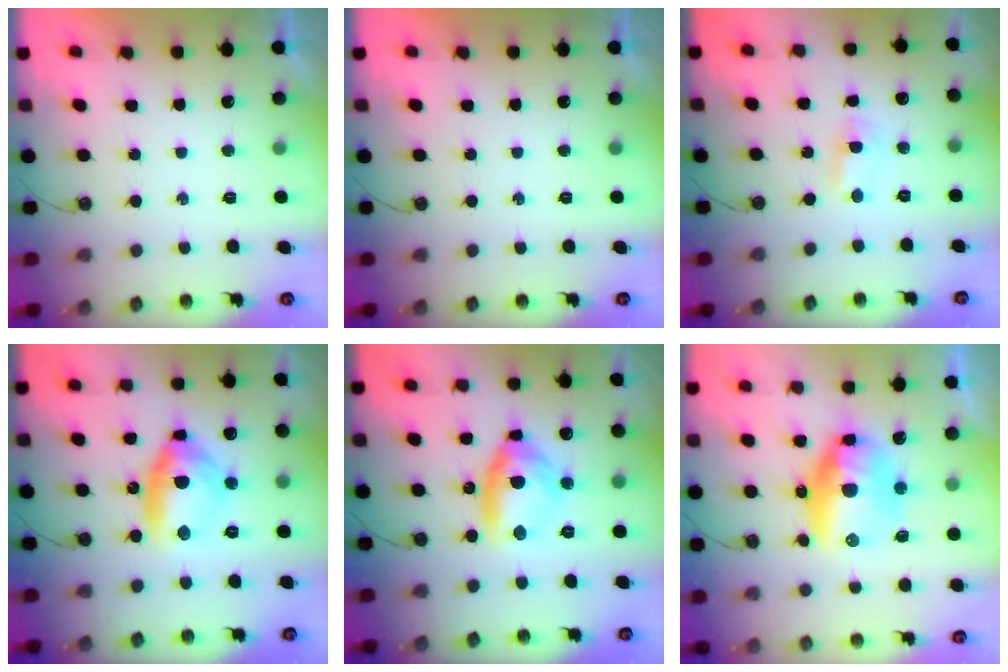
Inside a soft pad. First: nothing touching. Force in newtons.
{"total": 0.0}
{"total": 1.3, "press": 1.1, "slide": 0.7}
{"total": 12.9, "press": 12.8, "slide": 1.8}
{"total": 12.2, "press": 12.1, "slide": 1.6}
{"total": 18.1, "press": 16.0, "slide": 8.5}